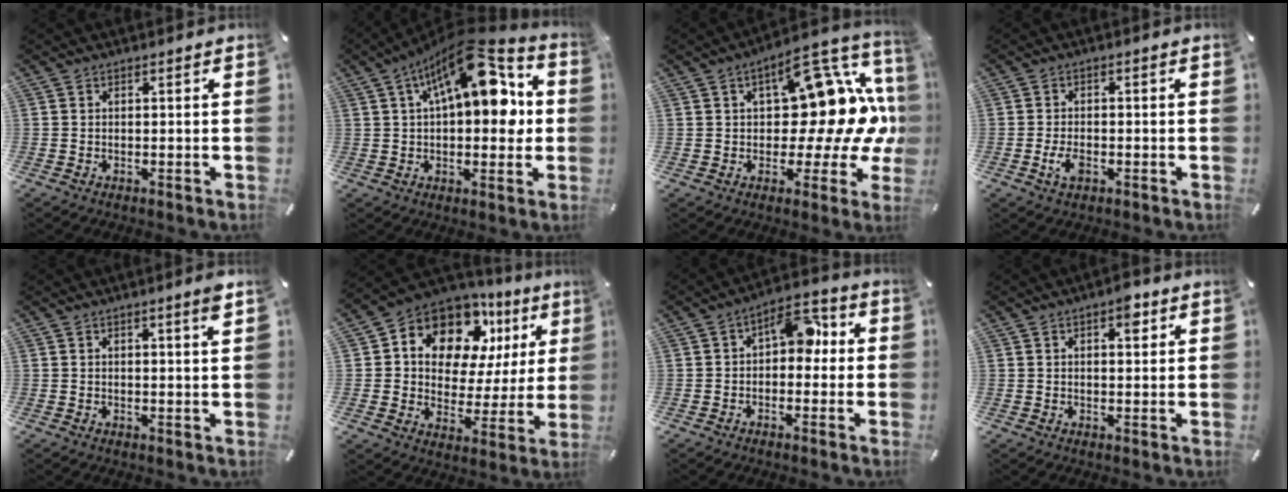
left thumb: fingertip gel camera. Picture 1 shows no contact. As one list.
[{"total": 18.7, "force": [6.9, 9.0, 14.9], "torque": [-0.215, -0.029, 0.111]}, {"total": 23.2, "force": [4.1, 13.6, 18.4], "torque": [-0.211, -0.045, 0.072]}, {"total": 3.3, "force": [-1.4, 2.0, 2.3], "torque": [-0.059, -0.002, -0.027]}, {"total": 2.2, "force": [1.4, 0.0, 1.7], "torque": [-0.029, -0.006, 0.021]}, {"total": 12.8, "force": [7.8, 8.5, 5.4], "torque": [-0.097, -0.058, 0.143]}, {"total": 8.5, "force": [1.1, 5.2, 6.6], "torque": [-0.087, 0.005, 0.012]}, {"total": 4.2, "force": [2.1, 2.3, 2.9], "torque": [-0.023, -0.010, 0.026]}]